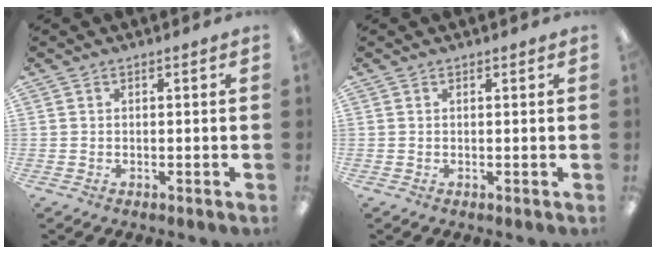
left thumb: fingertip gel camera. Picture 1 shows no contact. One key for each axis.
{"total": 0.0}